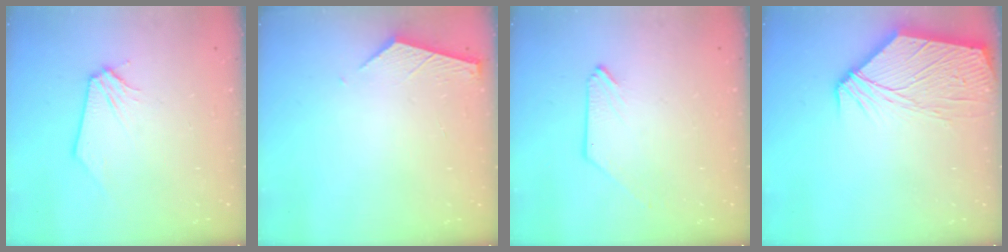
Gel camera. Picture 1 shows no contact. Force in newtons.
{"total": 2.4, "press": 2.4, "slide": 0.3}
{"total": 0.0}
{"total": 12.5, "press": 12.4, "slide": 2.0}